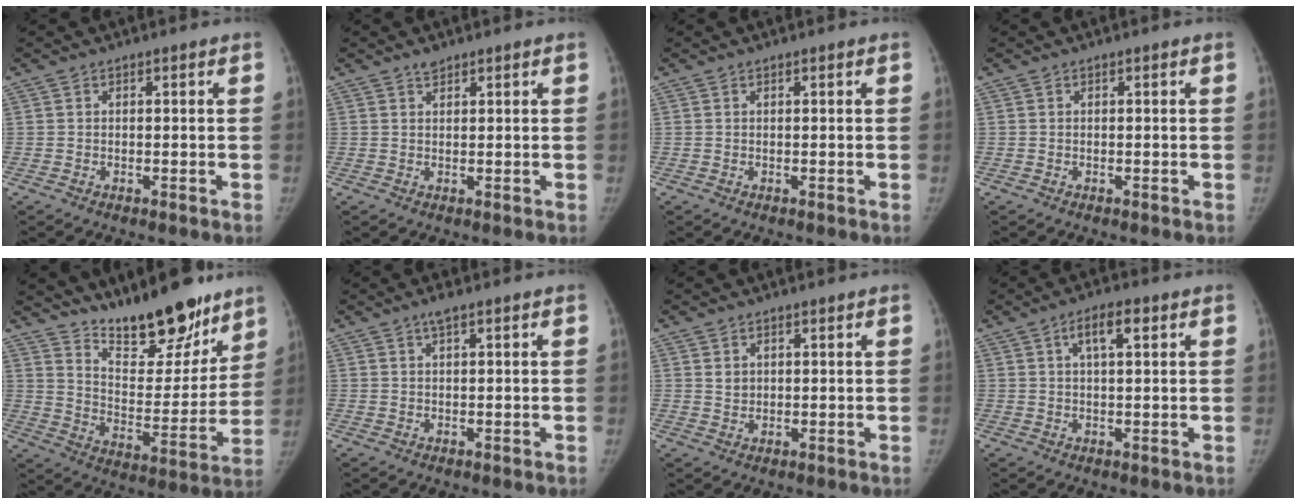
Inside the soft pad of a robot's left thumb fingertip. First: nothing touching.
{"total": 1.4, "force": [1.1, 0.6, 0.4], "torque": [0.004, -0.008, 0.018]}
{"total": 0.0}
{"total": 0.0}
{"total": 19.8, "force": [15.5, 6.9, 10.3], "torque": [-0.100, -0.105, 0.248]}
{"total": 1.7, "force": [1.1, 0.3, 1.3], "torque": [-0.021, 0.003, 0.020]}
{"total": 1.9, "force": [1.1, 1.4, 0.6], "torque": [0.007, -0.008, 0.021]}
{"total": 4.8, "force": [2.1, 1.8, 4.0], "torque": [-0.061, 0.004, 0.033]}